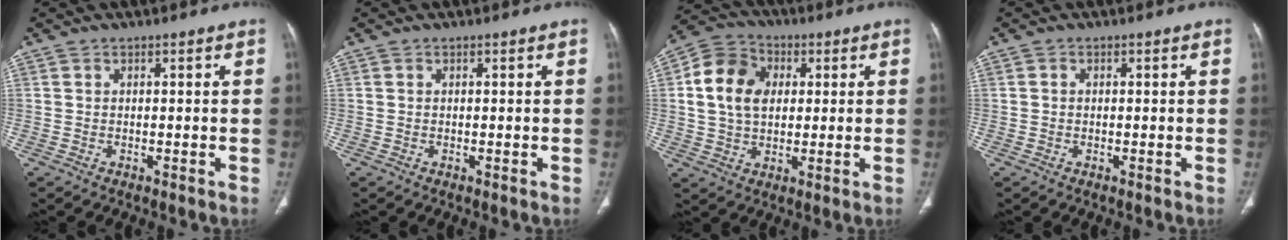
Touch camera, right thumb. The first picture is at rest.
{"total": 0.0}
{"total": 12.4, "force": [2.3, 9.2, 8.1], "torque": [-0.133, 0.011, 0.033]}
{"total": 0.5, "force": [0.0, 0.5, 0.3], "torque": [-0.002, 0.002, -0.002]}